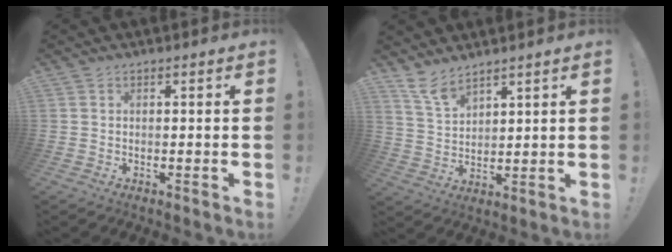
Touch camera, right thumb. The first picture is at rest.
{"total": 7.6, "force": [6.4, 2.2, 3.5], "torque": [-0.068, -0.038, 0.121]}